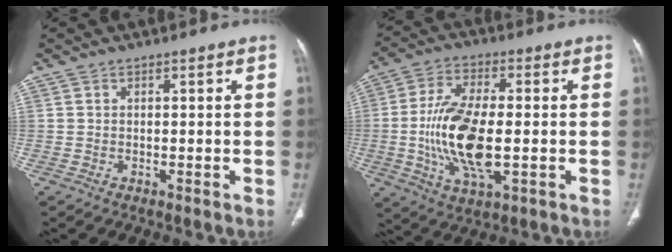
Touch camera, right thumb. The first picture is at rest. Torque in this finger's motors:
{"motor_torque": [2.27, 2.29, 1.65, -1.13, 0.27]}